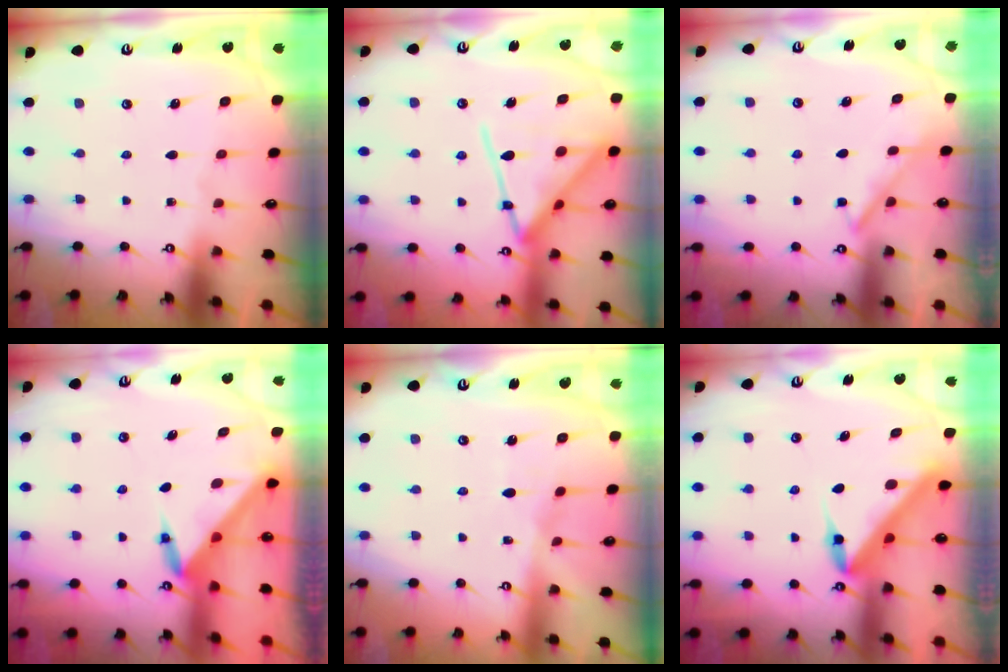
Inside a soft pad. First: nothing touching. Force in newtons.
{"total": 16.4, "press": 16.3, "slide": 1.4}
{"total": 3.8, "press": 3.8, "slide": 0.5}
{"total": 3.4, "press": 3.4, "slide": 0.1}
{"total": 6.1, "press": 6.1, "slide": 0.4}
{"total": 5.9, "press": 5.9, "slide": 0.2}